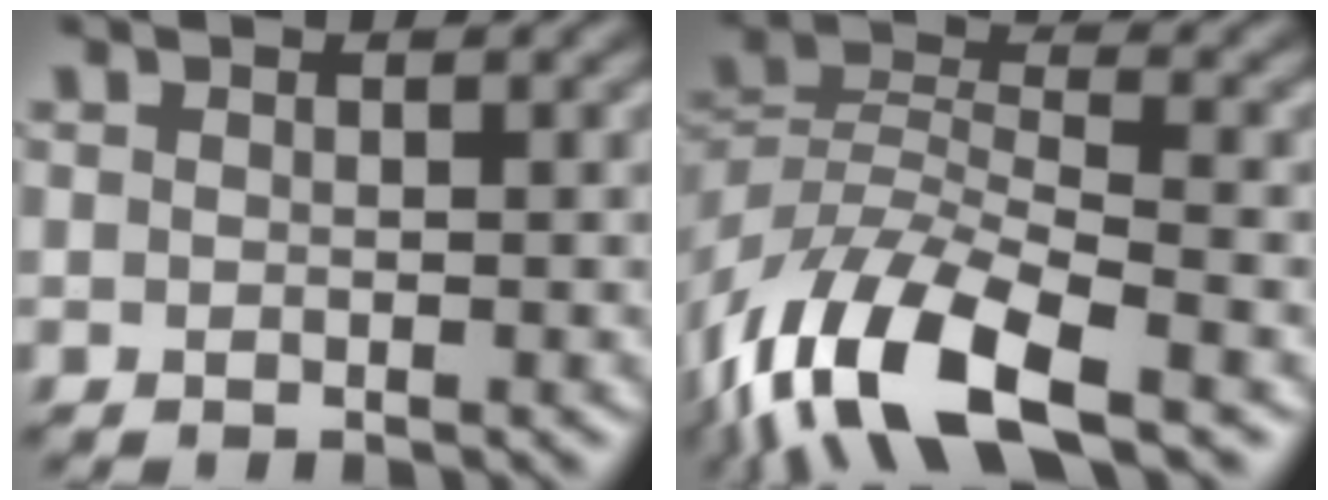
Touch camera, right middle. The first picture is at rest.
{"total": 12.0, "force": [-7.3, 4.8, 8.2], "torque": [-0.158, -0.007, -0.144]}